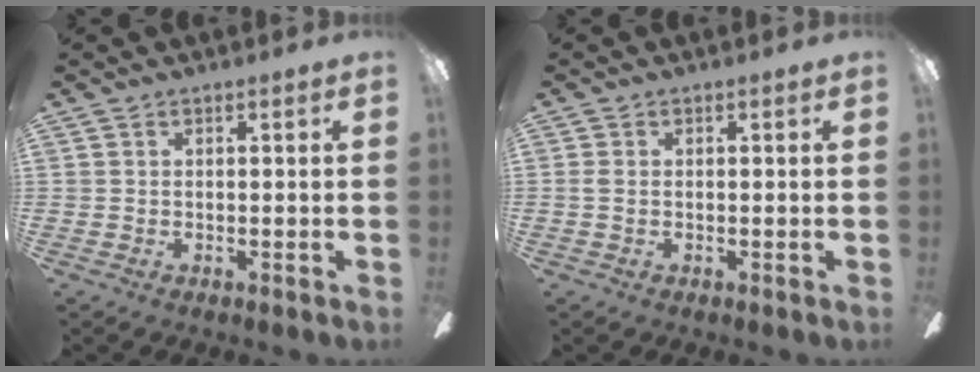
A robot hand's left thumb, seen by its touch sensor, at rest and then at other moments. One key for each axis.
{"total": 0.9, "fx": -0.1, "fy": 0.5, "fz": 0.8, "tx": -0.017, "ty": 0.001, "tz": -0.003}